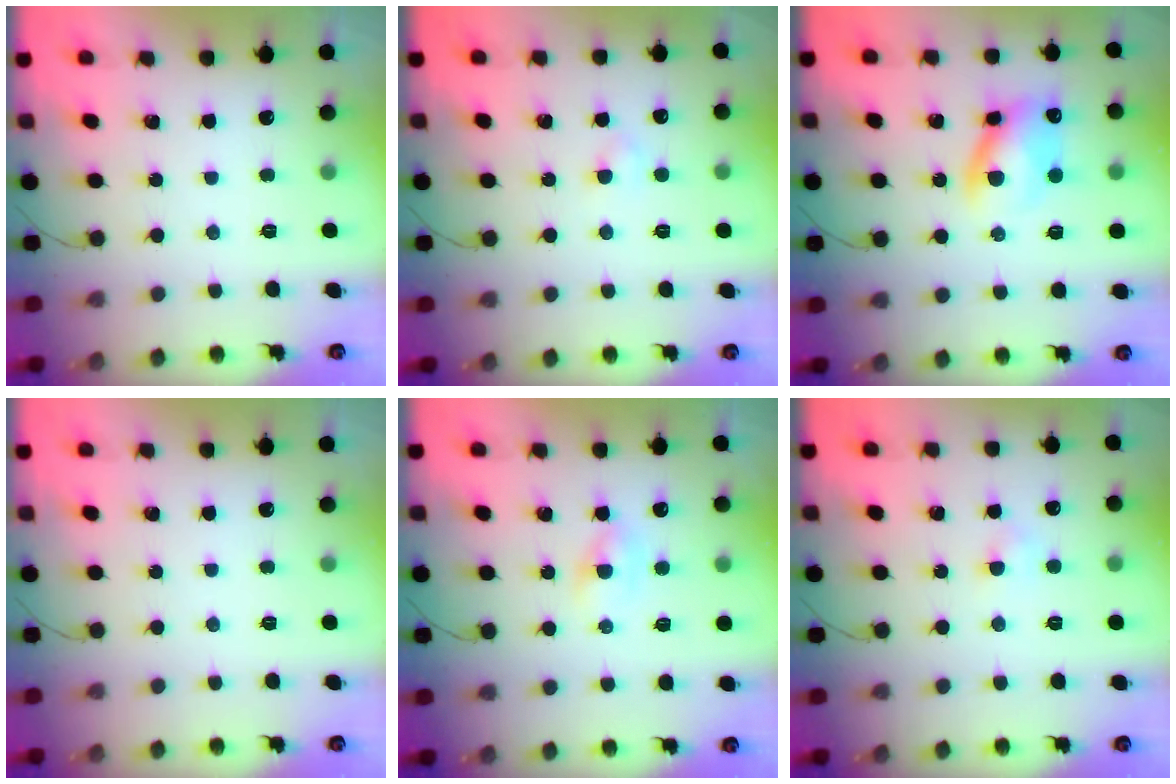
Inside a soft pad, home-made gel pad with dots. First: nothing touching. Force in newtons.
{"total": 1.8, "press": 1.6, "slide": 0.8}
{"total": 10.8, "press": 10.6, "slide": 2.1}
{"total": 0.0}
{"total": 2.7, "press": 2.5, "slide": 0.9}
{"total": 2.9, "press": 2.7, "slide": 1.1}